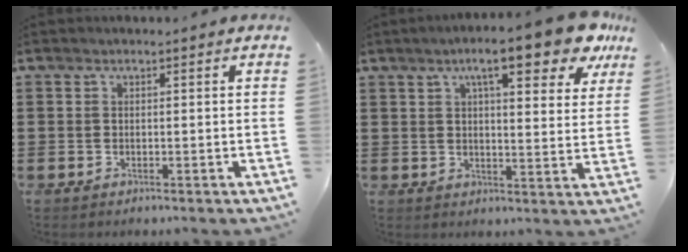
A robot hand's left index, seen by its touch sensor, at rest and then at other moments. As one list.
[{"total": 11.2, "force": [7.5, 2.0, 8.0], "torque": [-0.125, -0.018, 0.120]}]